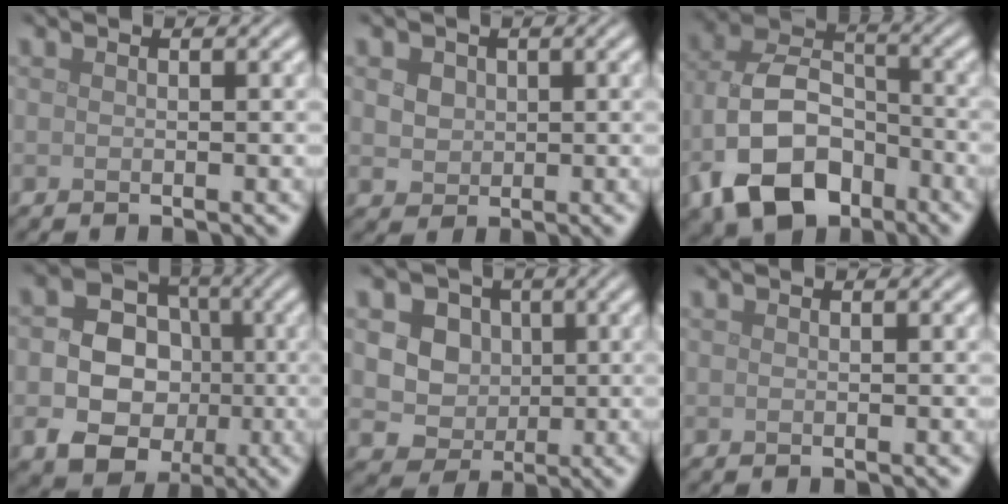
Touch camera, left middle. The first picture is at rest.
{"total": 3.3, "force": [1.2, 2.6, 1.5], "torque": [-0.031, 0.009, 0.021]}
{"total": 9.6, "force": [-4.5, 6.1, 5.9], "torque": [-0.121, -0.004, -0.088]}
{"total": 8.0, "force": [-1.6, 6.8, 3.9], "torque": [-0.043, -0.002, -0.048]}
{"total": 8.8, "force": [2.7, 7.4, 4.0], "torque": [-0.062, 0.028, 0.029]}
{"total": 0.0}